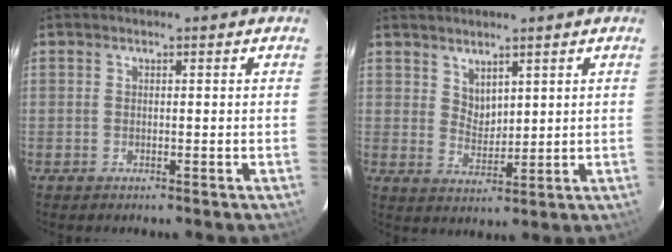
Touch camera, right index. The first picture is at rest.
{"total": 4.0, "force": [2.9, 2.2, 1.7], "torque": [-0.022, -0.004, 0.059]}